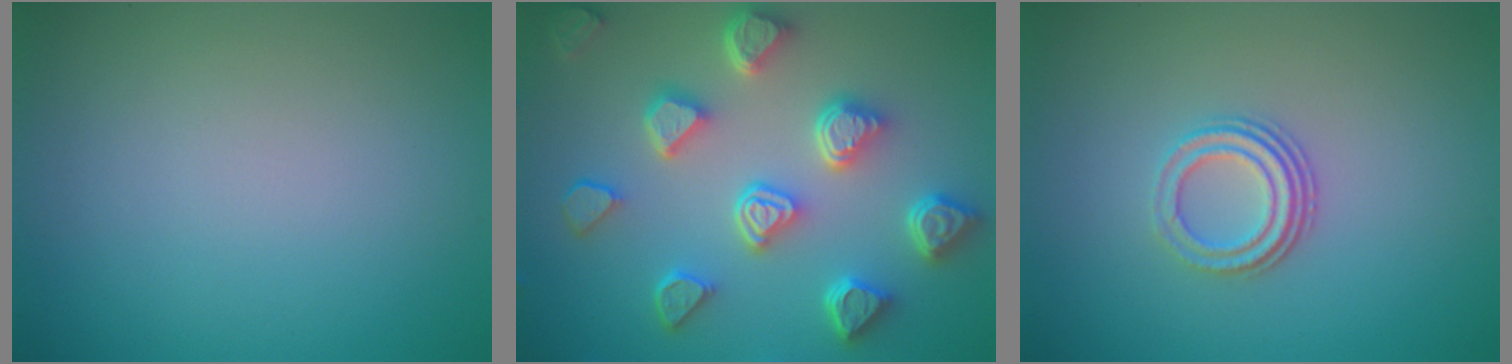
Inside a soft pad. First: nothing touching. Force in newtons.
{"total": 7.0, "press": 5.7, "slide": 4.1}
{"total": 3.0, "press": 2.2, "slide": 2.0}